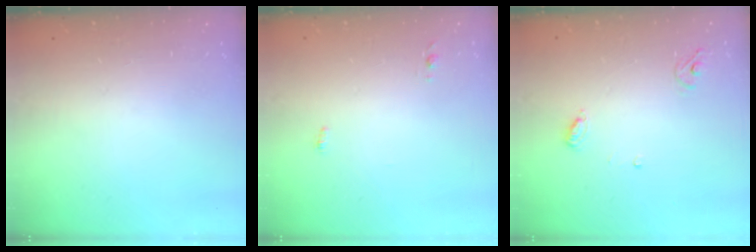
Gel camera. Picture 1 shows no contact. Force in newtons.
{"total": 3.4, "press": 3.2, "slide": 1.1}
{"total": 5.0, "press": 5.0, "slide": 0.4}